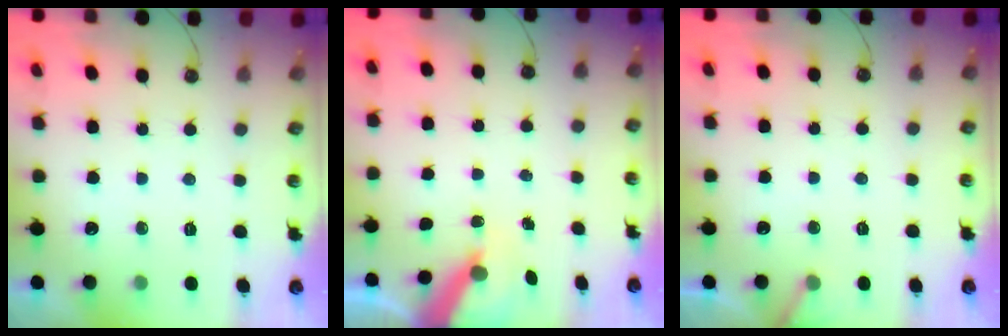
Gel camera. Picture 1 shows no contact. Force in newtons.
{"total": 6.7, "press": 6.7, "slide": 0.7}
{"total": 4.7, "press": 4.6, "slide": 0.4}